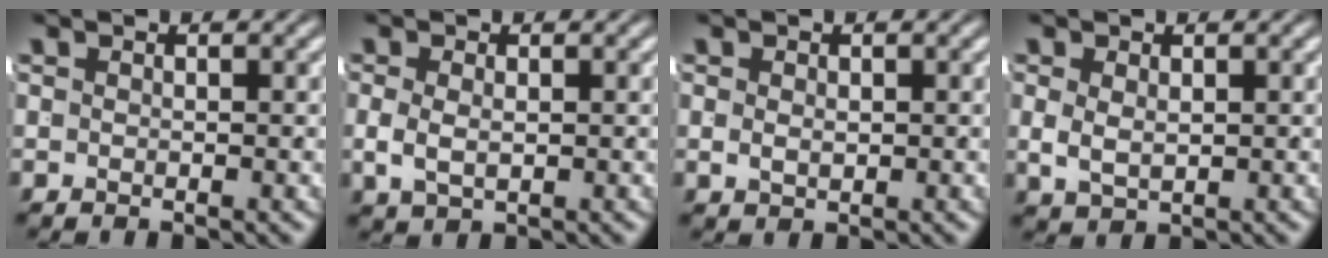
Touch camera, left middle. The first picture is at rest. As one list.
[{"total": 2.0, "force": [0.0, 1.3, 1.5], "torque": [-0.037, -0.006, 0.011]}, {"total": 0.8, "force": [0.2, 0.4, 0.6], "torque": [-0.009, -0.001, 0.013]}, {"total": 2.3, "force": [0.4, 1.7, 1.6], "torque": [-0.037, -0.006, 0.019]}]